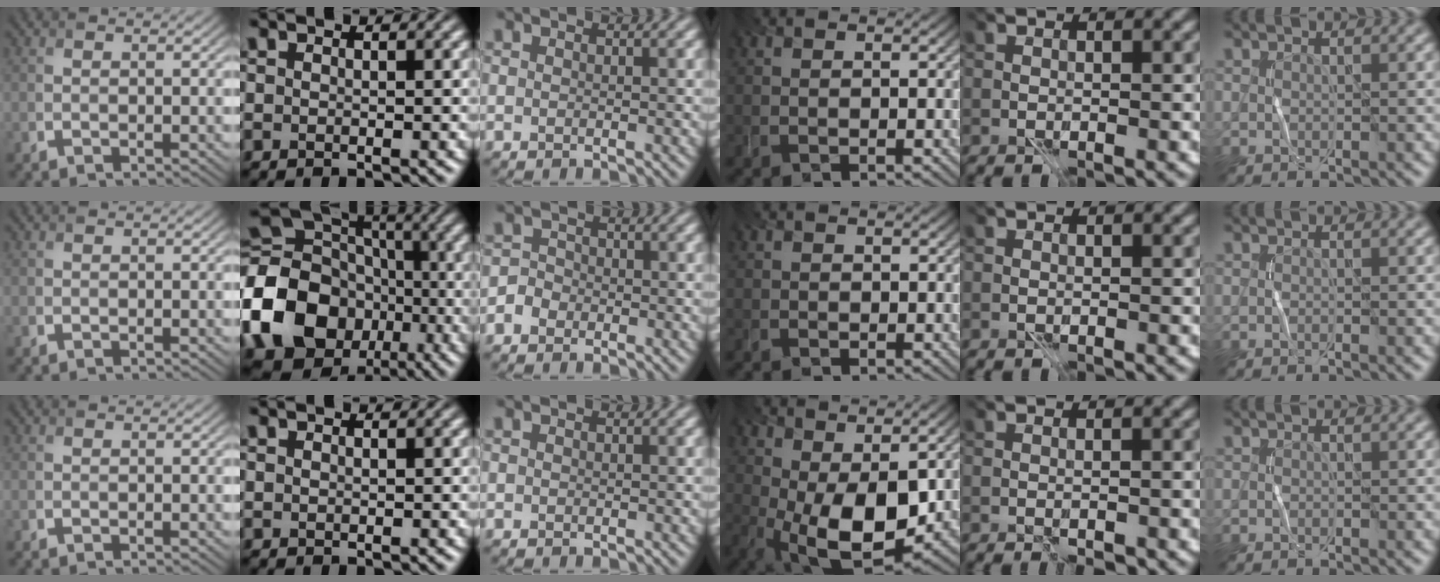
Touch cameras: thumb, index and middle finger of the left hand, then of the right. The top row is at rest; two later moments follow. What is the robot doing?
{"motion": "wrap", "object": "cellophane"}